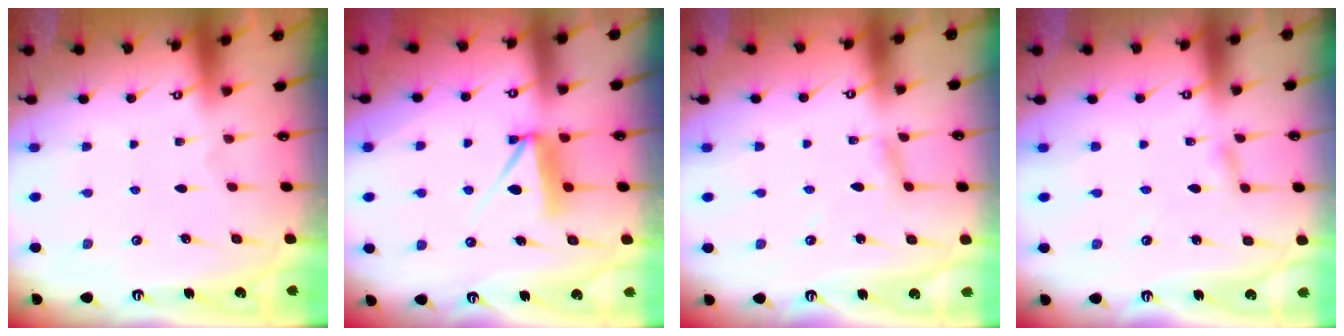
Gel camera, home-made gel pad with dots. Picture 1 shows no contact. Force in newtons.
{"total": 8.7, "press": 8.7, "slide": 0.6}
{"total": 2.9, "press": 2.9, "slide": 0.3}
{"total": 2.4, "press": 2.4, "slide": 0.3}